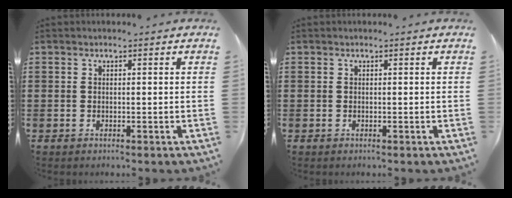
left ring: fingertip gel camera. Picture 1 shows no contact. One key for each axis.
{"total": 0.0}